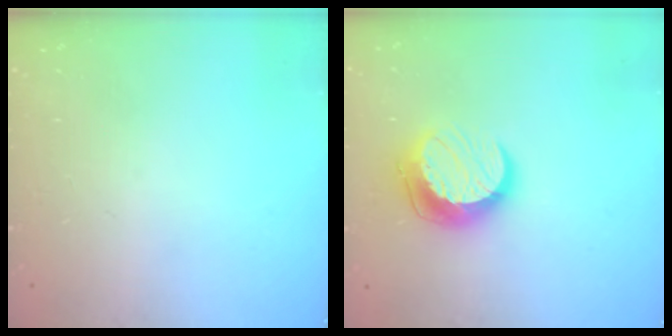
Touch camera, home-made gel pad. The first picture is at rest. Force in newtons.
{"total": 12.0, "press": 11.9, "slide": 0.8}